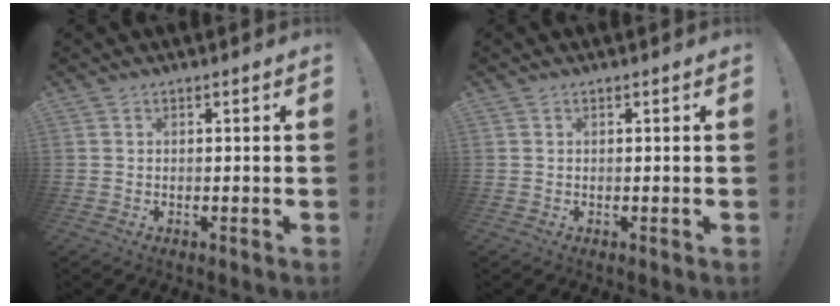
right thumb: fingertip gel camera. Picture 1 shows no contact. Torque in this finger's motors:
{"motor_torque": [0.03, -0.01, -0.06, 0.05, 0.01]}